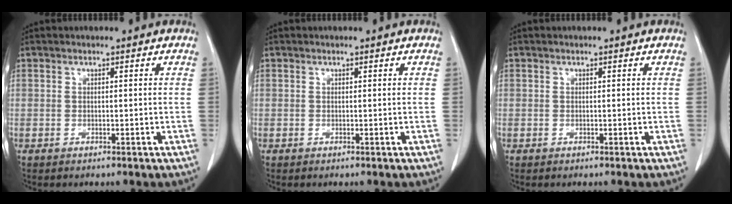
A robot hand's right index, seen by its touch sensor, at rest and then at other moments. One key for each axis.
{"total": 0.0}
{"total": 0.0}